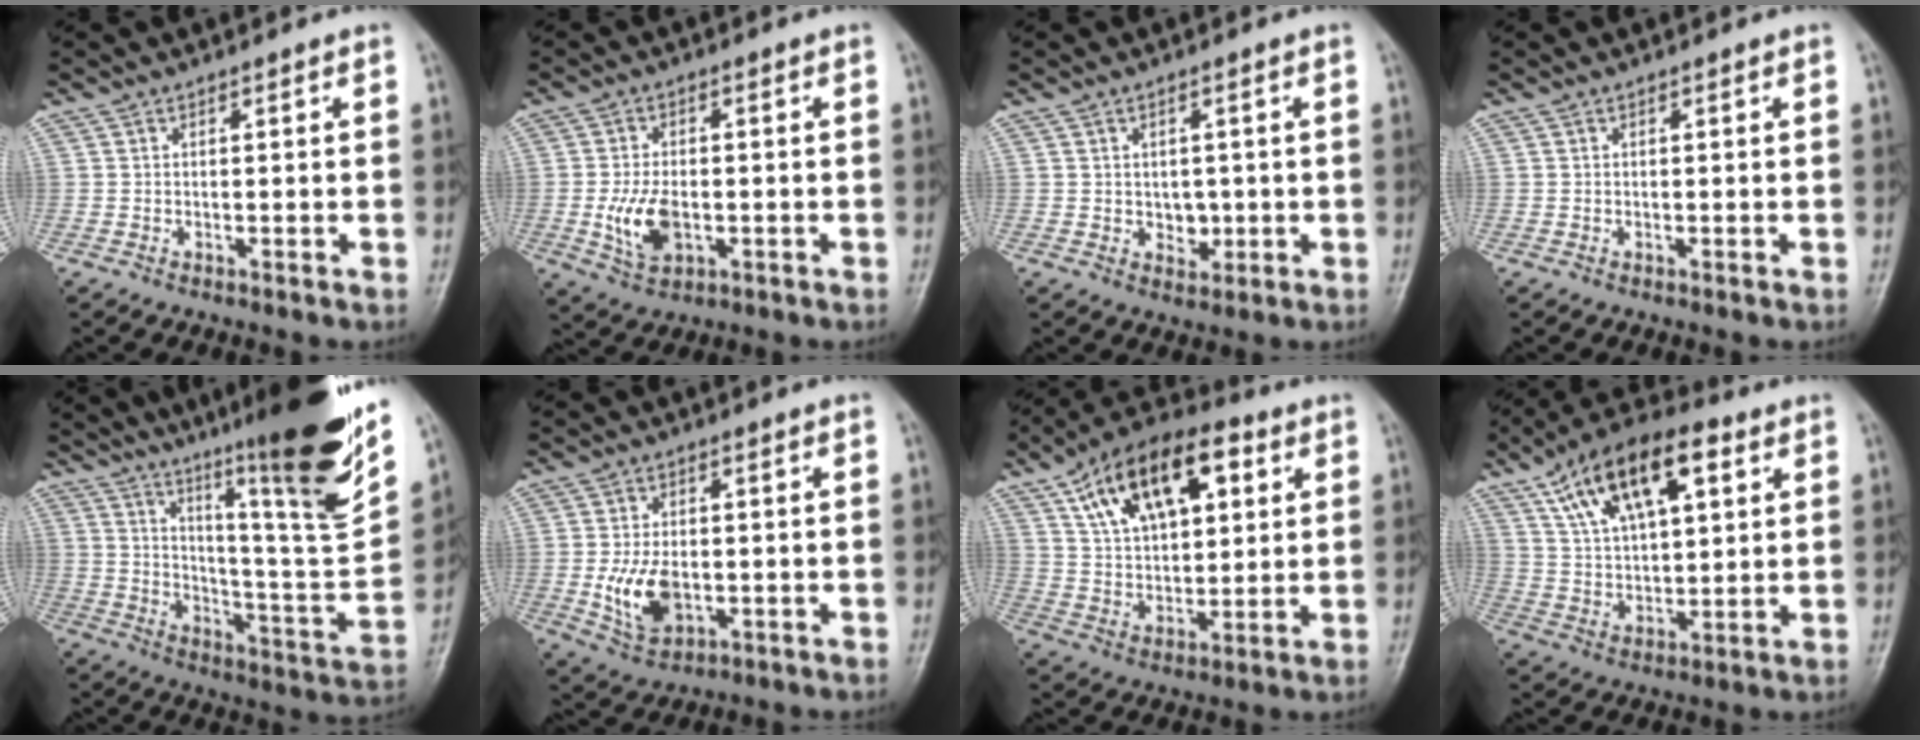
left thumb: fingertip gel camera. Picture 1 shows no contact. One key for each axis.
{"total": 7.4, "fx": -1.4, "fy": 4.4, "fz": 5.8, "tx": -0.111, "ty": -0.001, "tz": -0.021}
{"total": 3.2, "fx": -0.1, "fy": 2.5, "fz": 2.0, "tx": -0.014, "ty": -0.001, "tz": 0.005}
{"total": 0.0}
{"total": 25.8, "fx": 15.9, "fy": 2.7, "fz": 20.2, "tx": -0.276, "ty": -0.074, "tz": 0.246}
{"total": 8.3, "fx": -1.4, "fy": 5.2, "fz": 6.4, "tx": -0.112, "ty": -0.005, "tz": -0.016}
{"total": 18.5, "fx": 7.6, "fy": 9.8, "fz": 13.7, "tx": -0.190, "ty": -0.003, "tz": 0.129}
{"total": 17.3, "fx": 7.9, "fy": 8.0, "fz": 13.1, "tx": -0.199, "ty": -0.003, "tz": 0.136}